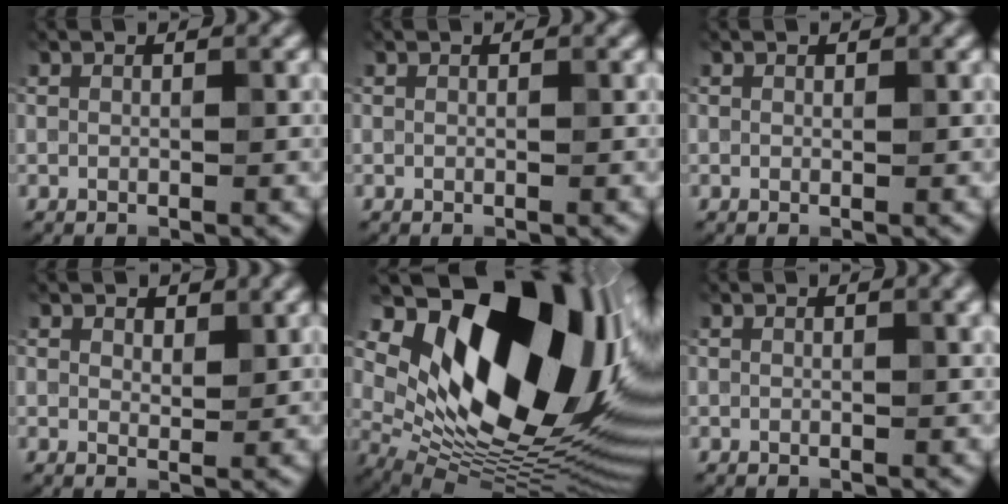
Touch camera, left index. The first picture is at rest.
{"total": 0.0}
{"total": 0.0}
{"total": 1.5, "force": [1.3, 0.8, 0.4], "torque": [-0.009, -0.002, 0.022]}
{"total": 20.2, "force": [6.9, 11.0, 15.4], "torque": [-0.264, 0.017, 0.124]}
{"total": 1.6, "force": [0.6, 0.5, 1.4], "torque": [-0.013, 0.006, 0.006]}